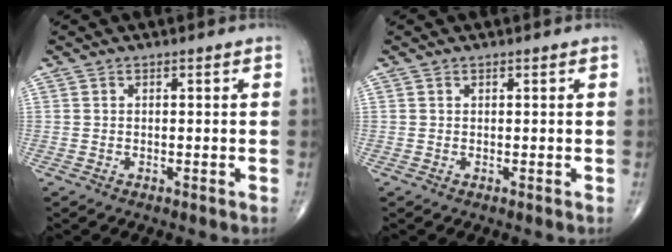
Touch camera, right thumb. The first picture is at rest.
{"total": 0.0}